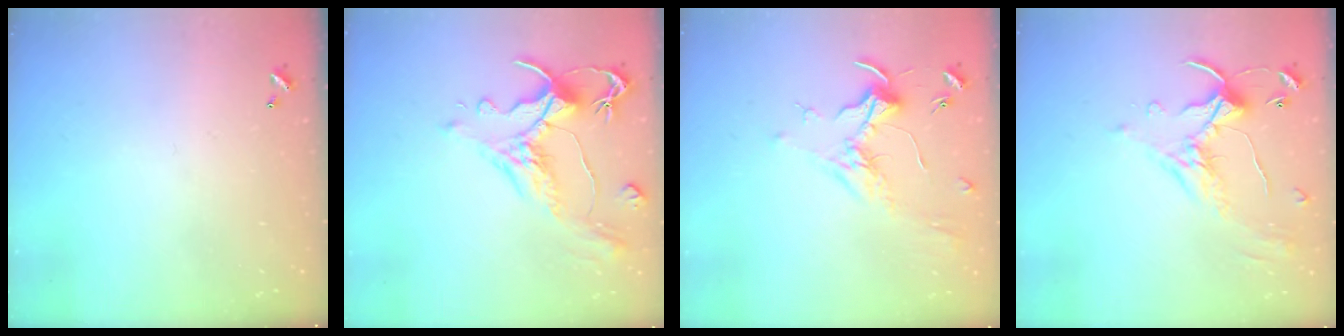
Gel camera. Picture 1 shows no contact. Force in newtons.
{"total": 1.6, "press": 0.4, "slide": 1.5}
{"total": 1.9, "press": 1.7, "slide": 0.8}
{"total": 1.1, "press": 0.4, "slide": 1.0}